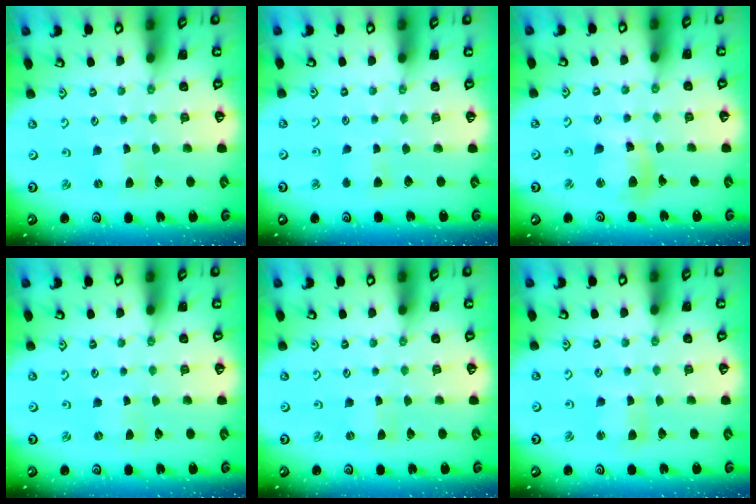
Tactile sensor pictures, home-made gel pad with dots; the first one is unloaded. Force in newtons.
{"total": 2.7, "press": 2.6, "slide": 0.8}
{"total": 10.5, "press": 10.4, "slide": 1.3}
{"total": 0.0}
{"total": 0.0}
{"total": 2.6, "press": 2.5, "slide": 0.3}